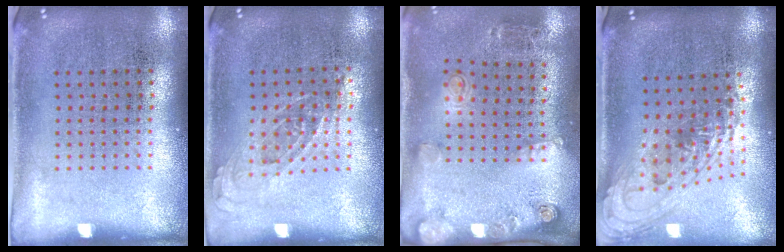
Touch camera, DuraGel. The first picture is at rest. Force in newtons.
{"total": 0.7, "press": 0.7, "slide": 0.3}
{"total": 2.1, "press": 1.3, "slide": 1.6}
{"total": 1.5, "press": 1.2, "slide": 0.9}